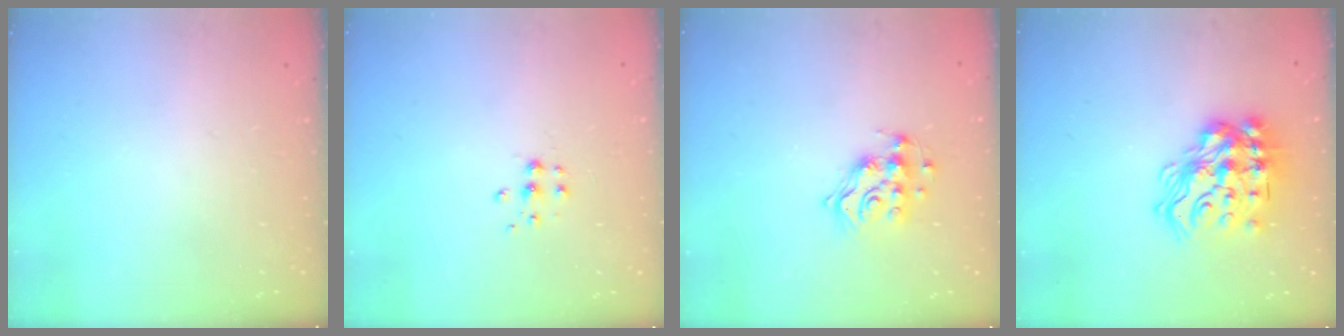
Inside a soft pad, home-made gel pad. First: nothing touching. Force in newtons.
{"total": 5.3, "press": 5.3, "slide": 0.5}
{"total": 11.0, "press": 11.0, "slide": 0.4}
{"total": 19.1, "press": 18.8, "slide": 3.5}